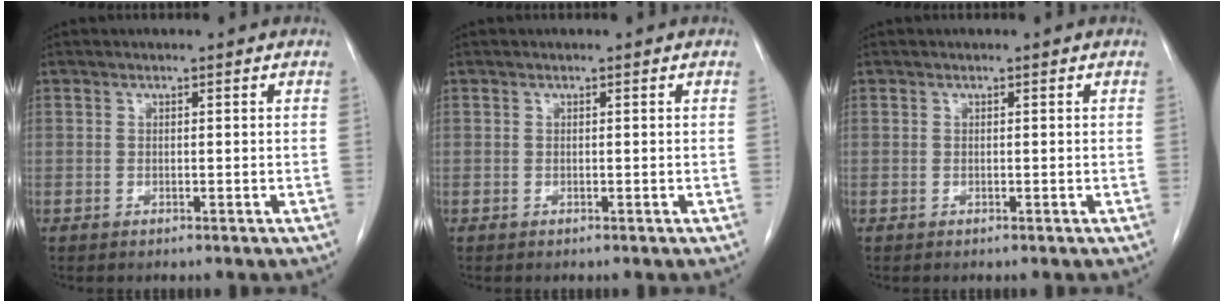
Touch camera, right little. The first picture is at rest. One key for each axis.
{"total": 0.0}
{"total": 0.0}